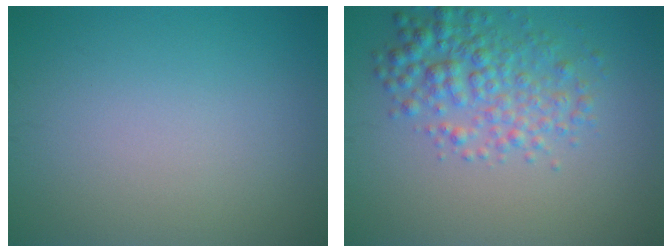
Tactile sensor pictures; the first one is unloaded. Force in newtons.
{"total": 4.4, "press": 4.3, "slide": 0.2}